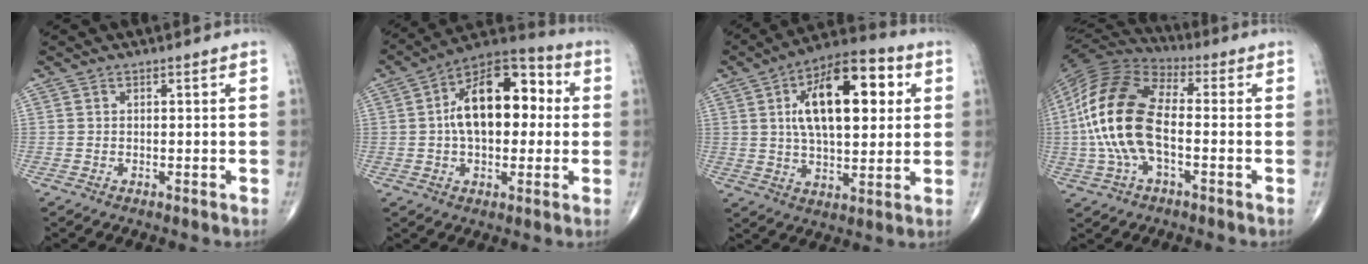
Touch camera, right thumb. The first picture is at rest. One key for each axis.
{"total": 17.4, "fx": 1.8, "fy": 9.9, "fz": 14.1, "tx": -0.194, "ty": 0.035, "tz": 0.017}
{"total": 19.4, "fx": 4.8, "fy": 9.2, "fz": 16.4, "tx": -0.230, "ty": 0.008, "tz": 0.071}
{"total": 18.3, "fx": -1.3, "fy": 9.2, "fz": 15.8, "tx": -0.329, "ty": 0.029, "tz": -0.032}